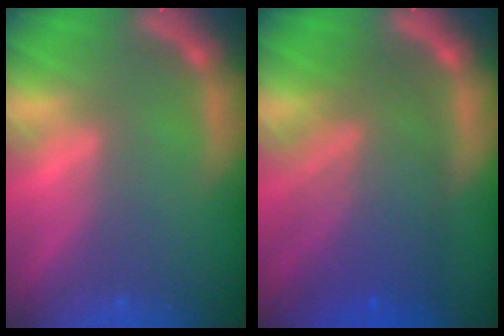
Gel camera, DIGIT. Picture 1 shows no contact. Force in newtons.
{"total": 9.0}